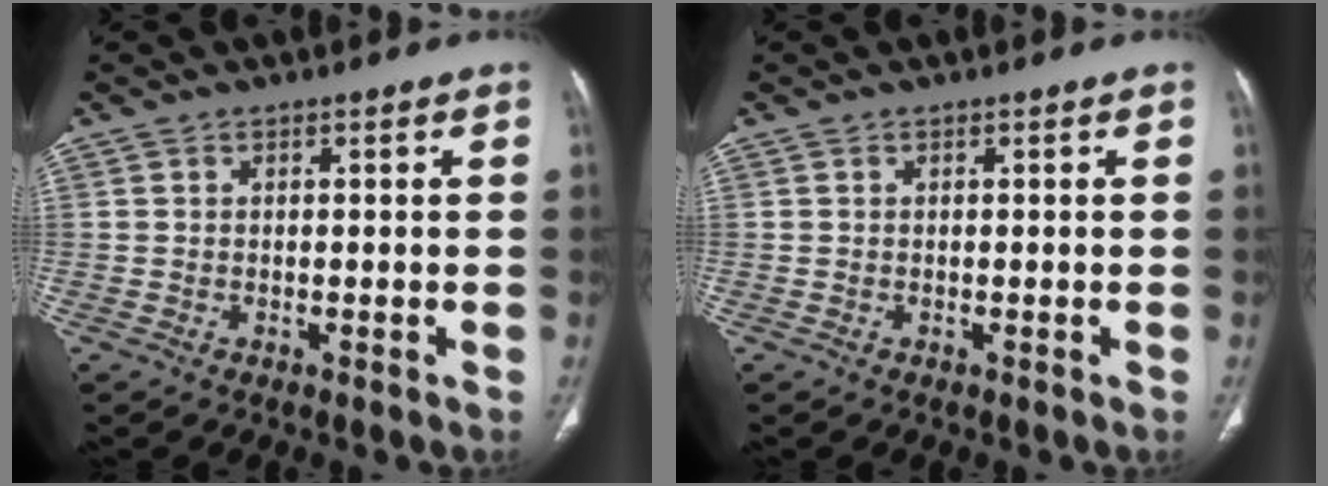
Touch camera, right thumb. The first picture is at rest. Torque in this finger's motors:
{"motor_torque": [0.04, 0.04, -0.06, -0.06, 0.00]}